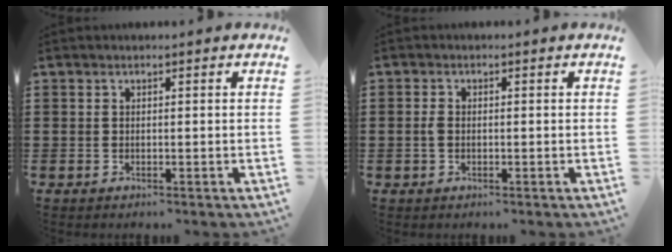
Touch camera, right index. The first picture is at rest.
{"total": 1.6, "force": [-0.2, 0.9, 1.3], "torque": [-0.035, 0.001, -0.008]}